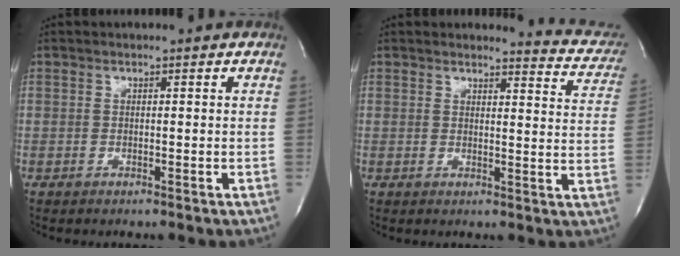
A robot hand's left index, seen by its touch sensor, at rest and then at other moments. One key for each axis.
{"total": 7.9, "fx": 7.7, "fy": 1.4, "fz": 0.7, "tx": 0.009, "ty": -0.050, "tz": 0.060}